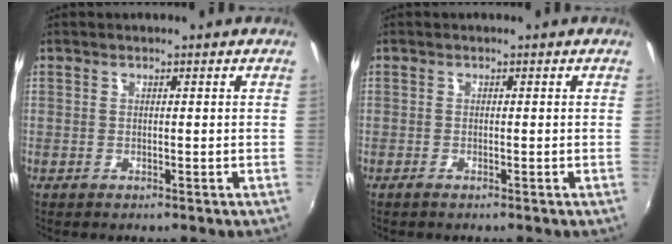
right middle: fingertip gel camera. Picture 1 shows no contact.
{"total": 0.9, "force": [-0.7, 0.1, 0.5], "torque": [-0.012, -0.003, -0.015]}